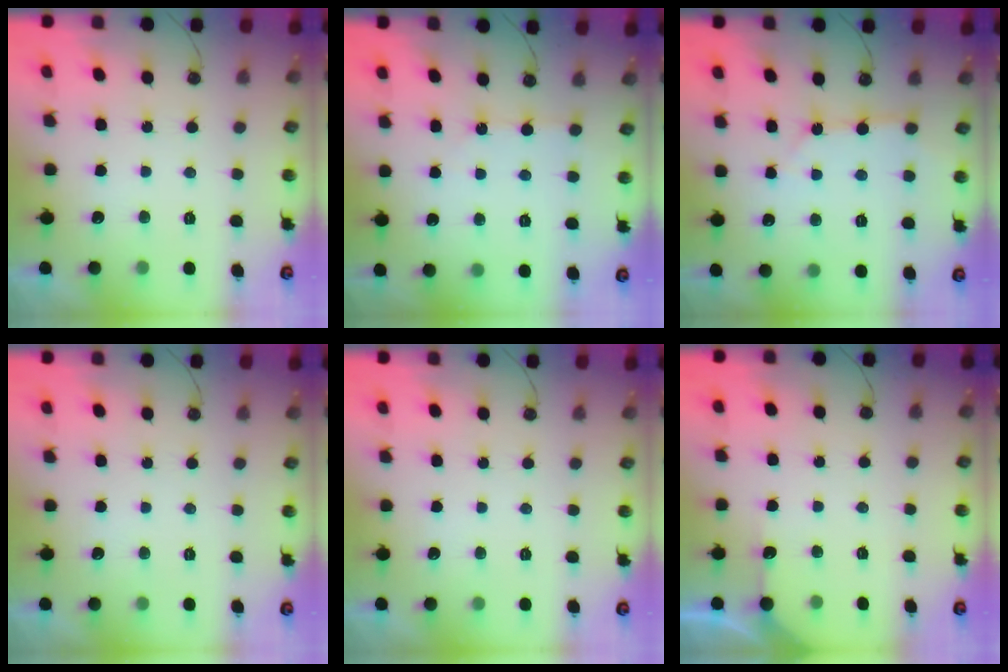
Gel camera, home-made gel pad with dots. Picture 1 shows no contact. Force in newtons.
{"total": 2.7, "press": 2.7, "slide": 0.5}
{"total": 3.9, "press": 3.9, "slide": 0.3}
{"total": 0.0}
{"total": 0.0}
{"total": 3.2, "press": 3.2, "slide": 0.5}